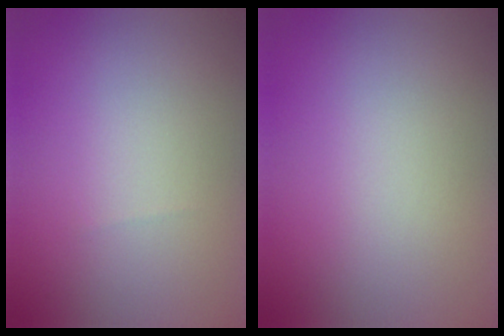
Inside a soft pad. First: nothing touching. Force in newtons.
{"total": 0.0}